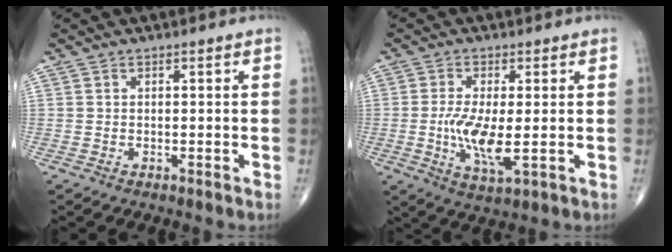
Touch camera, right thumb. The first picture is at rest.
{"total": 8.3, "force": [-0.8, 2.6, 7.8], "torque": [-0.160, -0.019, -0.012]}